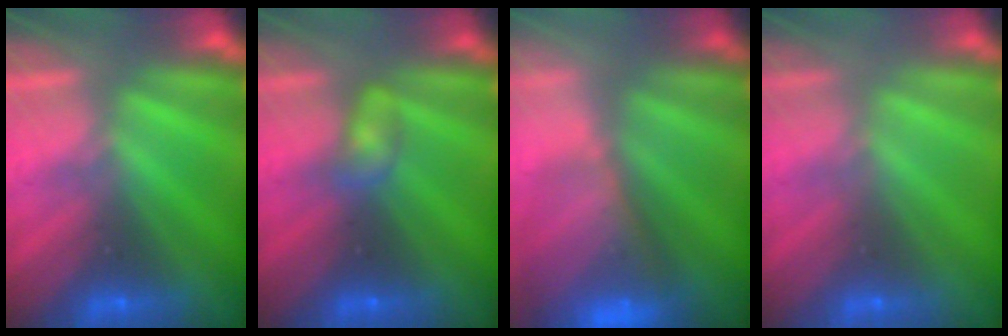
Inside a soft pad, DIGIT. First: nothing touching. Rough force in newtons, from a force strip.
{"total": 2.3}
{"total": 7.8}
{"total": 4.6}